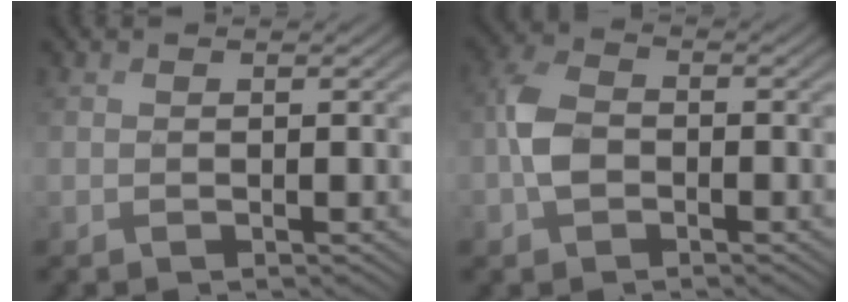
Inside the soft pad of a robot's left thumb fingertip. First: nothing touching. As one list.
[{"total": 4.4, "force": [-0.9, 3.0, 3.1], "torque": [-0.070, 0.009, -0.028]}]